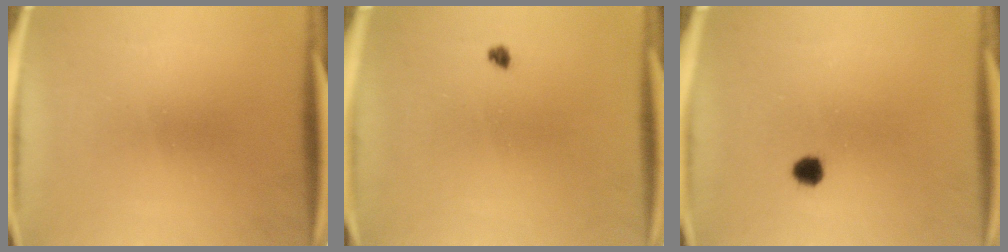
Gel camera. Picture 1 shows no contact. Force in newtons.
{"total": 1.0}
{"total": 2.4}